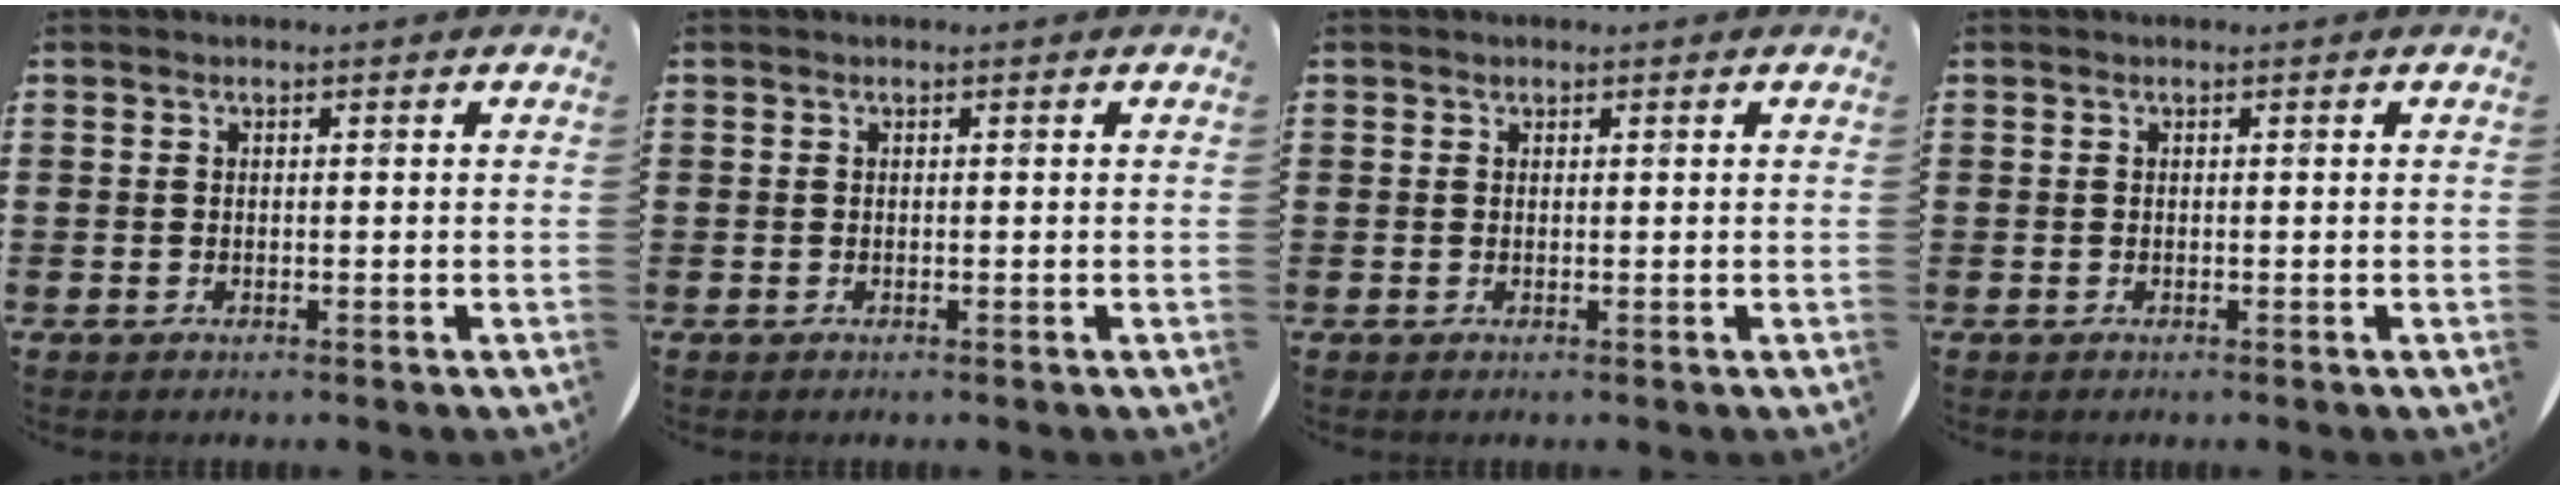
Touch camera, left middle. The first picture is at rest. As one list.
[{"total": 0.0}, {"total": 0.0}, {"total": 0.0}]